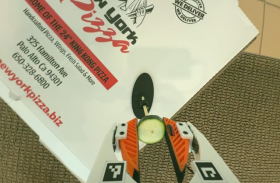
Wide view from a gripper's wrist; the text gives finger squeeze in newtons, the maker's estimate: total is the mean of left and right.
{"total": 8.0, "left": 8.1, "right": 7.9}